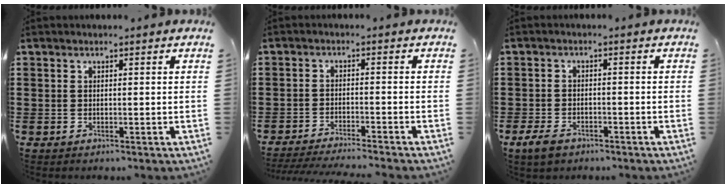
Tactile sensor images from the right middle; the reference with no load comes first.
{"total": 3.1, "force": [-3.0, -0.4, 0.7], "torque": [-0.021, -0.007, -0.063]}
{"total": 2.9, "force": [-2.1, 1.6, 1.4], "torque": [-0.039, -0.001, -0.044]}